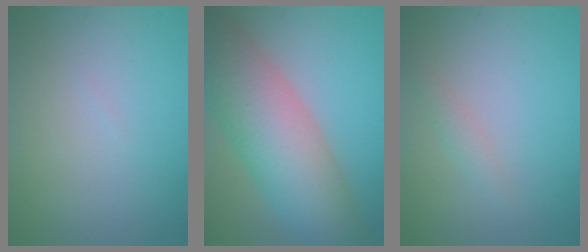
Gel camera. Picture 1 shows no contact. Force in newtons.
{"total": 10.9, "press": 10.9, "slide": 0.6}
{"total": 1.2, "press": 1.2, "slide": 0.0}